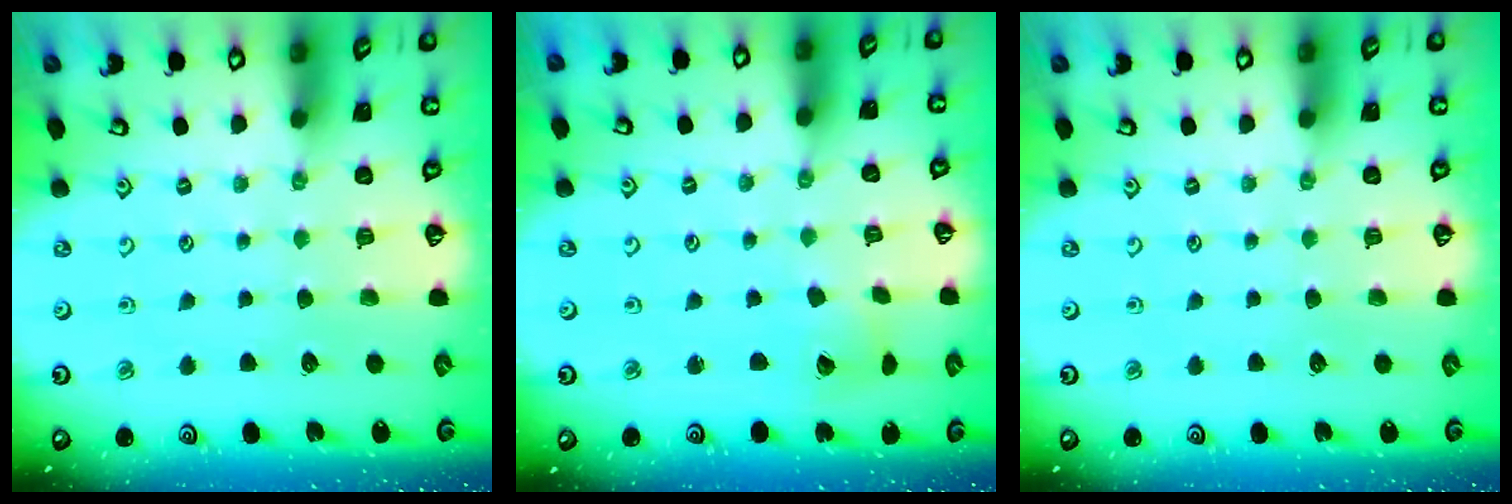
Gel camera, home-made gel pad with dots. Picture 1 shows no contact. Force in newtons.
{"total": 4.7, "press": 4.7, "slide": 0.6}
{"total": 0.0}